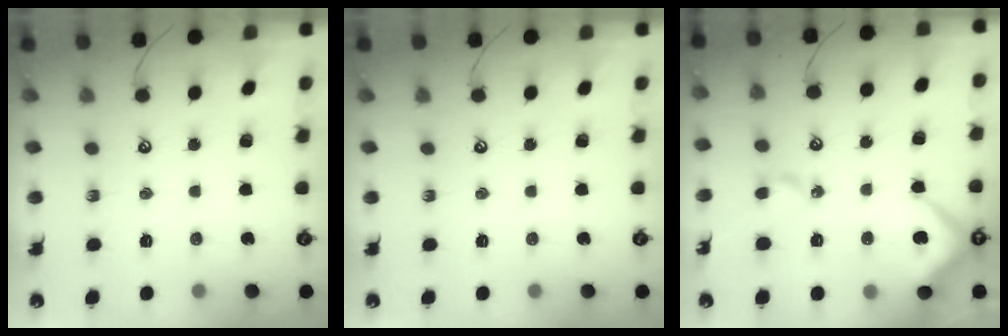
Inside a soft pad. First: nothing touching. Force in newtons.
{"total": 0.0}
{"total": 10.9, "press": 10.7, "slide": 1.8}